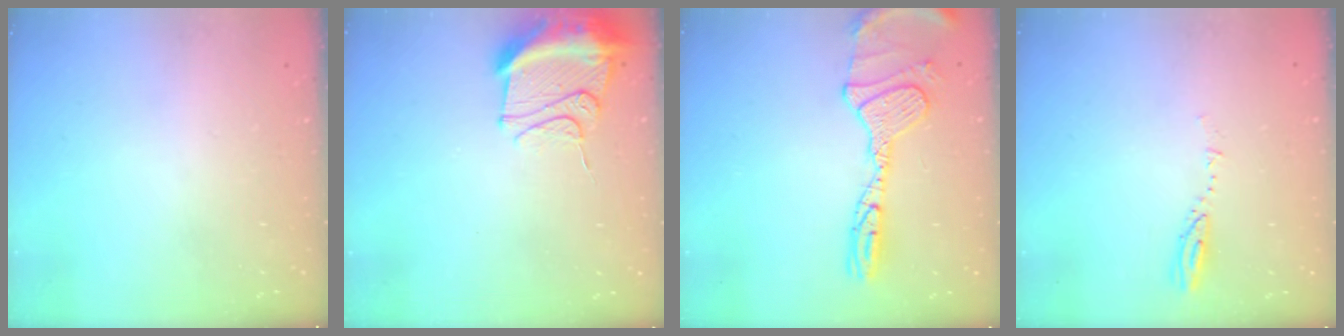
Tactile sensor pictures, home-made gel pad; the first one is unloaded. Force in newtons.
{"total": 12.3, "press": 11.9, "slide": 2.9}
{"total": 14.9, "press": 14.7, "slide": 1.9}
{"total": 2.9, "press": 2.9, "slide": 0.3}